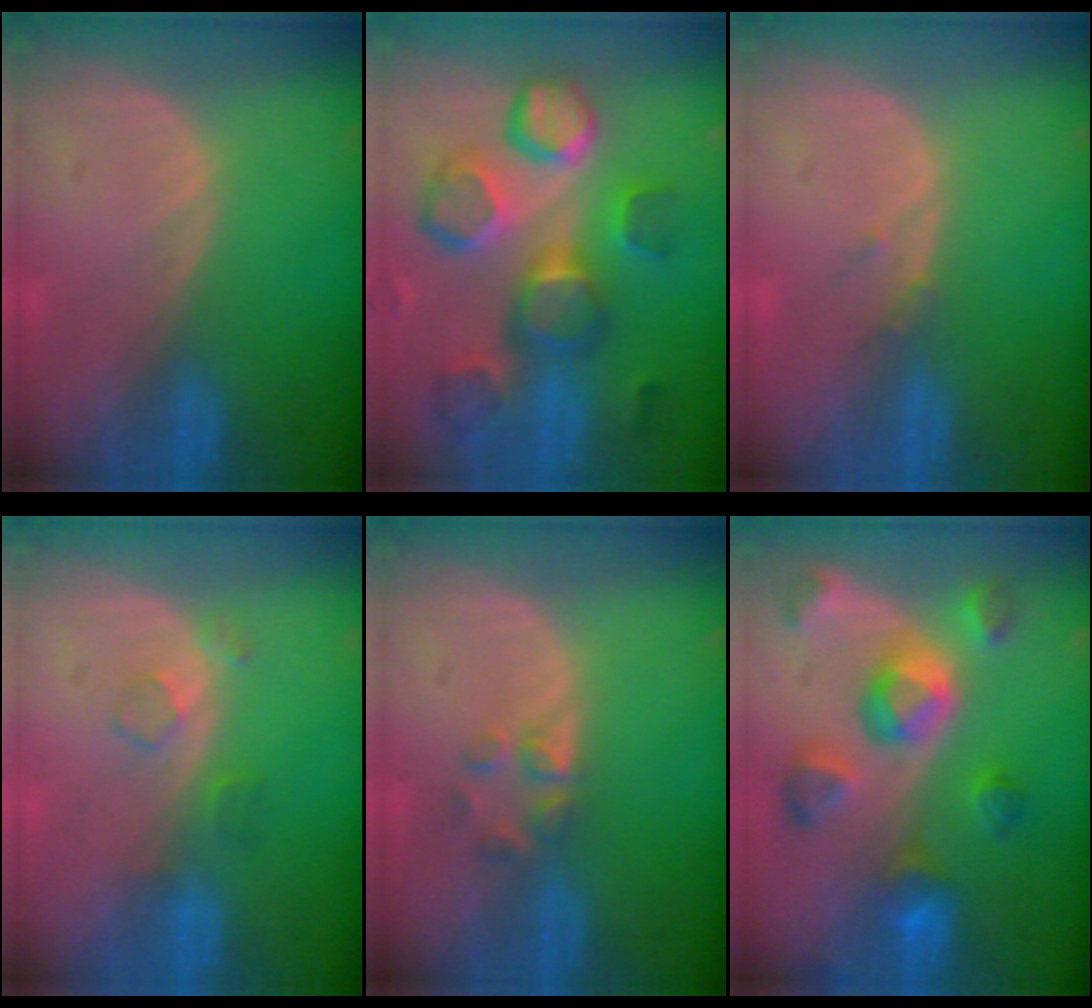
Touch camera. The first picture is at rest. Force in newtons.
{"total": 11.4, "press": 10.8, "slide": 3.6}
{"total": 1.2, "press": 1.0, "slide": 0.6}
{"total": 2.5, "press": 2.5, "slide": 0.3}
{"total": 2.6, "press": 2.6, "slide": 0.2}
{"total": 9.7, "press": 8.7, "slide": 4.3}